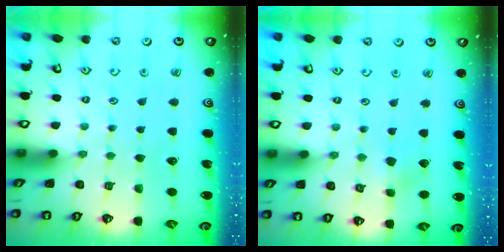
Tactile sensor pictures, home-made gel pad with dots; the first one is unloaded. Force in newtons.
{"total": 3.7, "press": 3.7, "slide": 0.5}